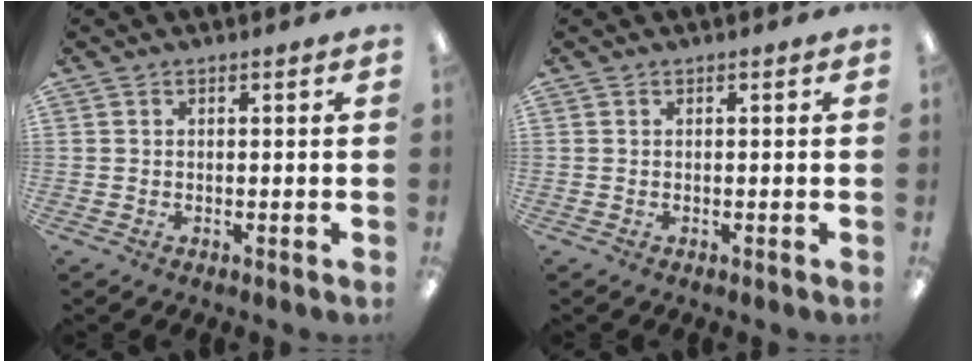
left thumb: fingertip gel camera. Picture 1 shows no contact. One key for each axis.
{"total": 0.0}